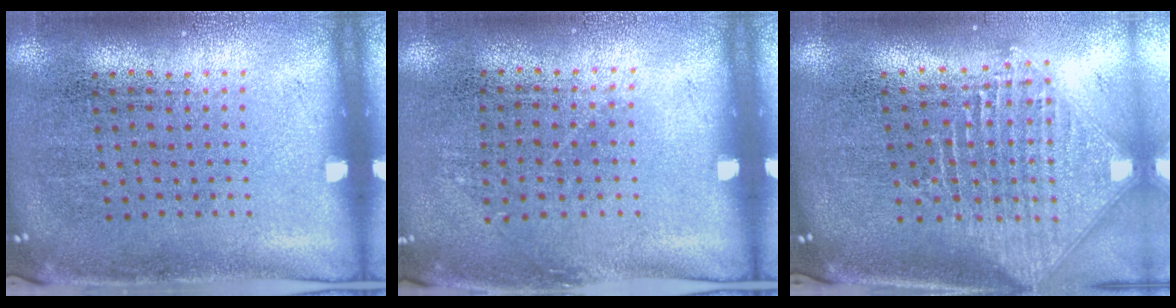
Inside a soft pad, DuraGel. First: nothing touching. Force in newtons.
{"total": 0.8, "press": 0.6, "slide": 0.5}
{"total": 2.5, "press": 2.0, "slide": 1.6}